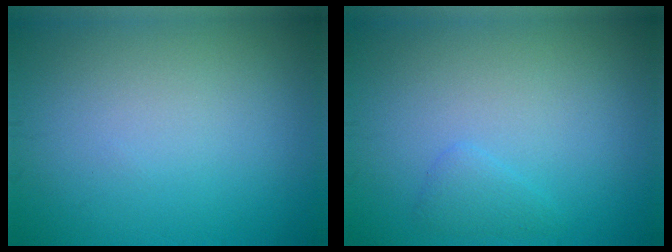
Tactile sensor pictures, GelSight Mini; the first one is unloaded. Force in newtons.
{"total": 1.1, "press": 1.1, "slide": 0.1}